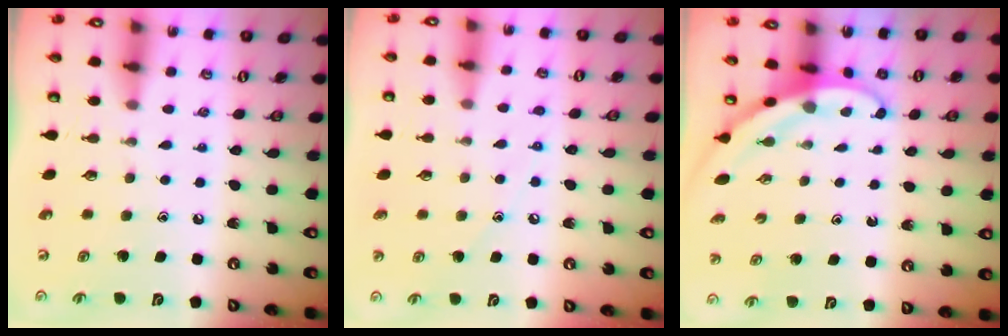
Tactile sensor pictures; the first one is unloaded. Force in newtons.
{"total": 5.5, "press": 5.5, "slide": 0.7}
{"total": 3.5, "press": 3.5, "slide": 0.1}